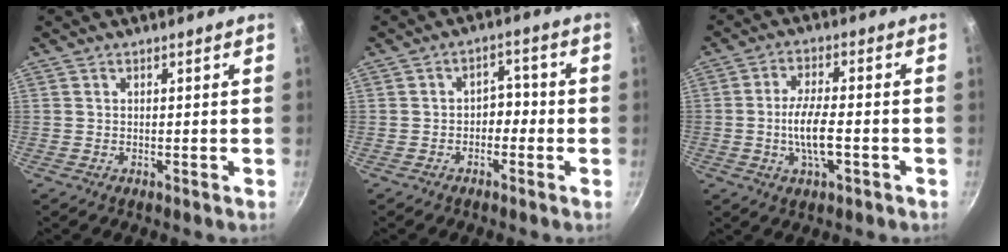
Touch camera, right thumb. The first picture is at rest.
{"total": 4.0, "force": [-1.2, 2.9, 2.4], "torque": [-0.009, 0.024, -0.030]}
{"total": 7.7, "force": [-1.7, 2.9, 6.9], "torque": [-0.132, 0.009, -0.031]}